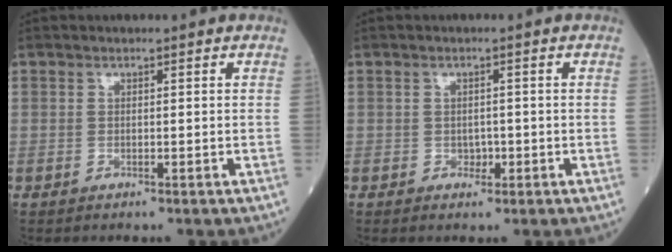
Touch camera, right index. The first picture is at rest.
{"total": 1.5, "force": [-0.4, 1.1, 0.9], "torque": [-0.011, 0.002, -0.004]}